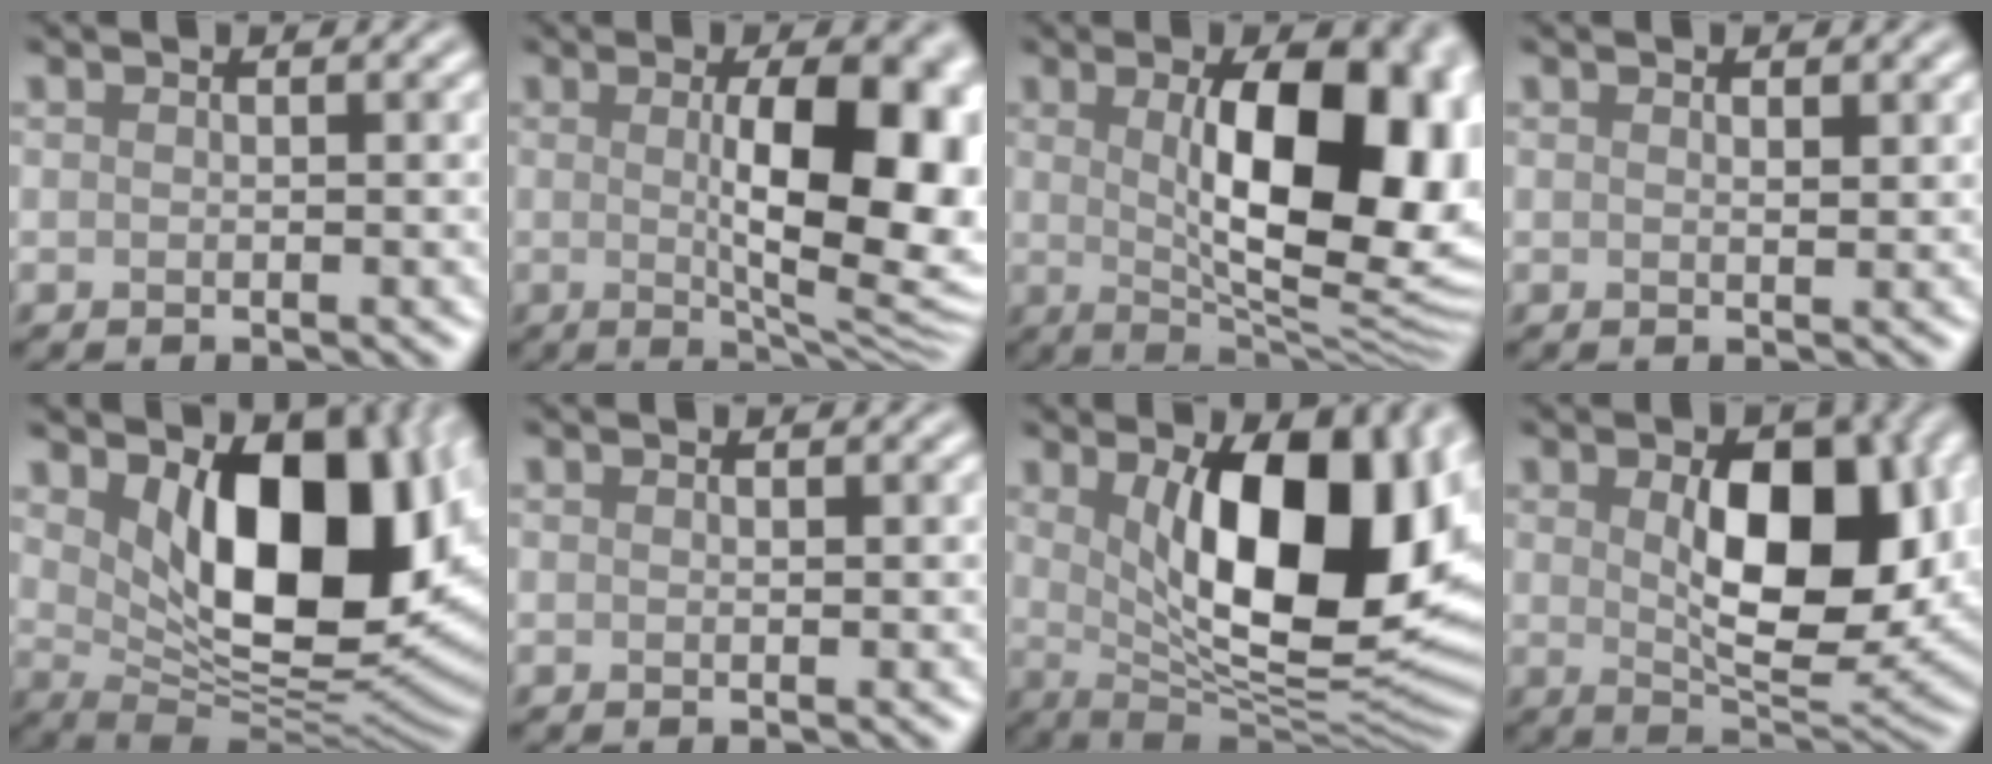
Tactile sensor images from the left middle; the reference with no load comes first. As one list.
[{"total": 11.9, "force": [0.8, 3.7, 11.3], "torque": [-0.142, -0.004, 0.016]}, {"total": 14.3, "force": [1.7, 6.0, 12.9], "torque": [-0.159, 0.000, 0.029]}, {"total": 0.8, "force": [0.5, 0.3, 0.6], "torque": [-0.009, -0.005, 0.009]}, {"total": 12.0, "force": [3.2, 6.5, 9.6], "torque": [-0.132, -0.025, 0.062]}, {"total": 0.0}, {"total": 14.4, "force": [3.0, 6.4, 12.6], "torque": [-0.162, -0.007, 0.048]}, {"total": 10.0, "force": [1.2, 5.1, 8.6], "torque": [-0.131, -0.007, 0.027]}]